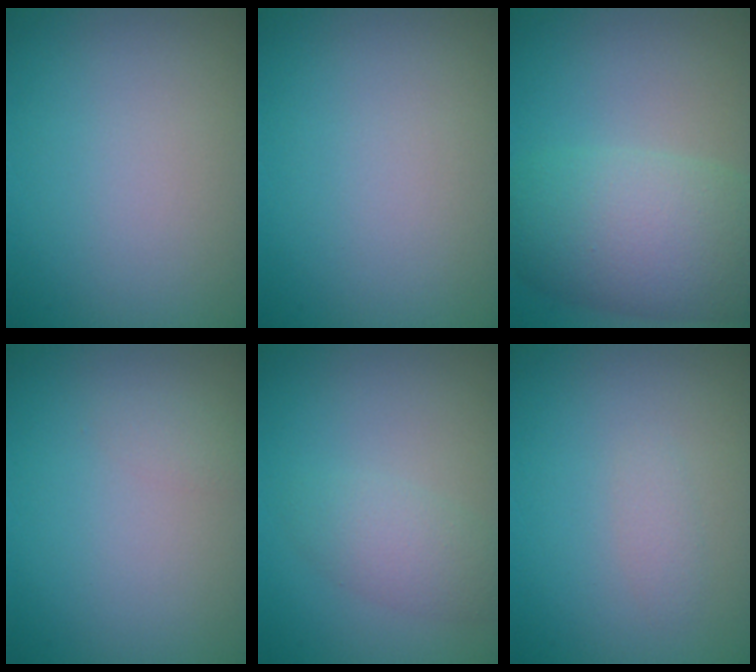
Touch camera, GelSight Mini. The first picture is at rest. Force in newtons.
{"total": 0.0}
{"total": 8.5, "press": 8.5, "slide": 0.2}
{"total": 0.8, "press": 0.8, "slide": 0.0}
{"total": 2.5, "press": 2.5, "slide": 0.0}
{"total": 0.9, "press": 0.9, "slide": 0.0}